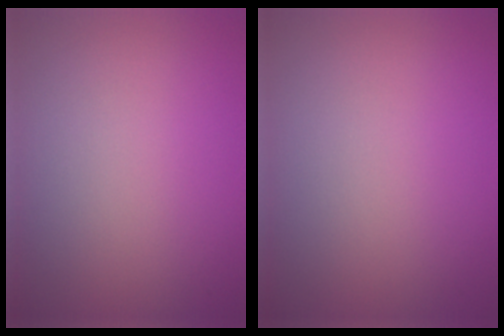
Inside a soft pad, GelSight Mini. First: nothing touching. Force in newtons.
{"total": 0.0}